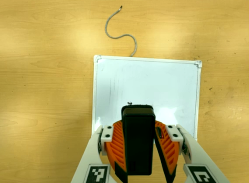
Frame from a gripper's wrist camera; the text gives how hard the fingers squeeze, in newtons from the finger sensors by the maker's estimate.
{"total": 8.2, "left": 7.5, "right": 8.9}